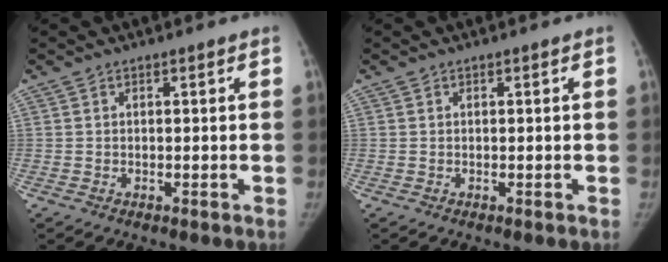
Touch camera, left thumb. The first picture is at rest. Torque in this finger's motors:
{"motor_torque": [0.01, 0.00, 0.20, -0.12, 0.00]}